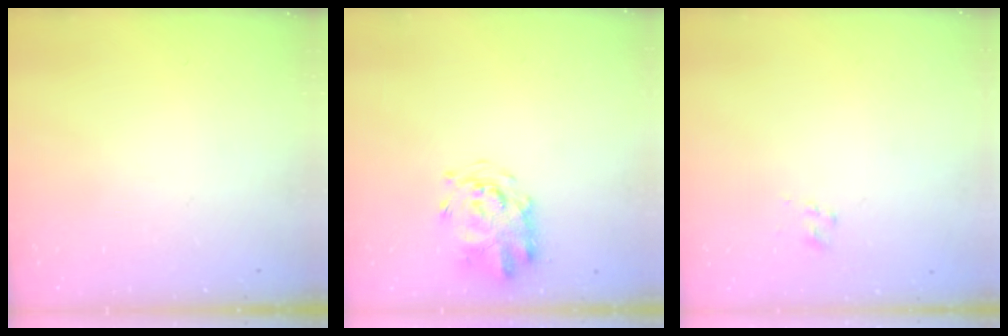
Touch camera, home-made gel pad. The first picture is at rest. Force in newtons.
{"total": 4.1, "press": 4.0, "slide": 1.0}
{"total": 2.3, "press": 2.1, "slide": 0.8}